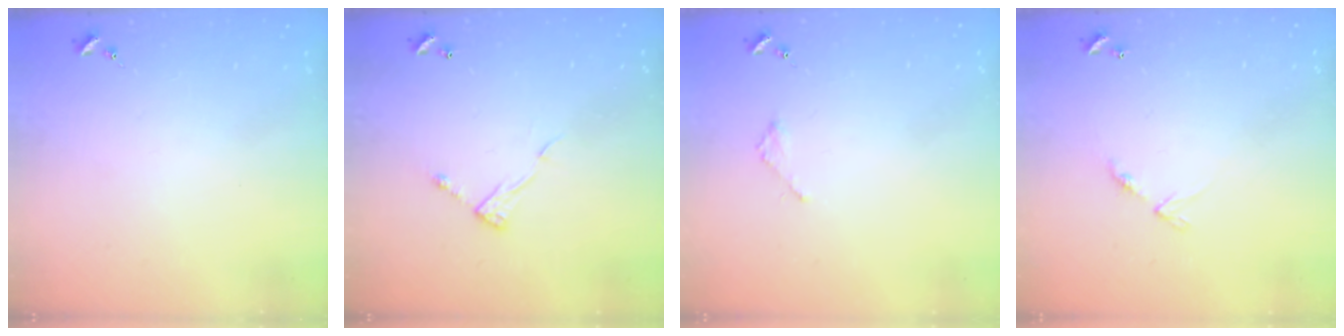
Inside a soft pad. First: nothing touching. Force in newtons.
{"total": 6.6, "press": 6.6, "slide": 0.3}
{"total": 2.1, "press": 2.1, "slide": 0.2}
{"total": 6.2, "press": 6.2, "slide": 0.7}